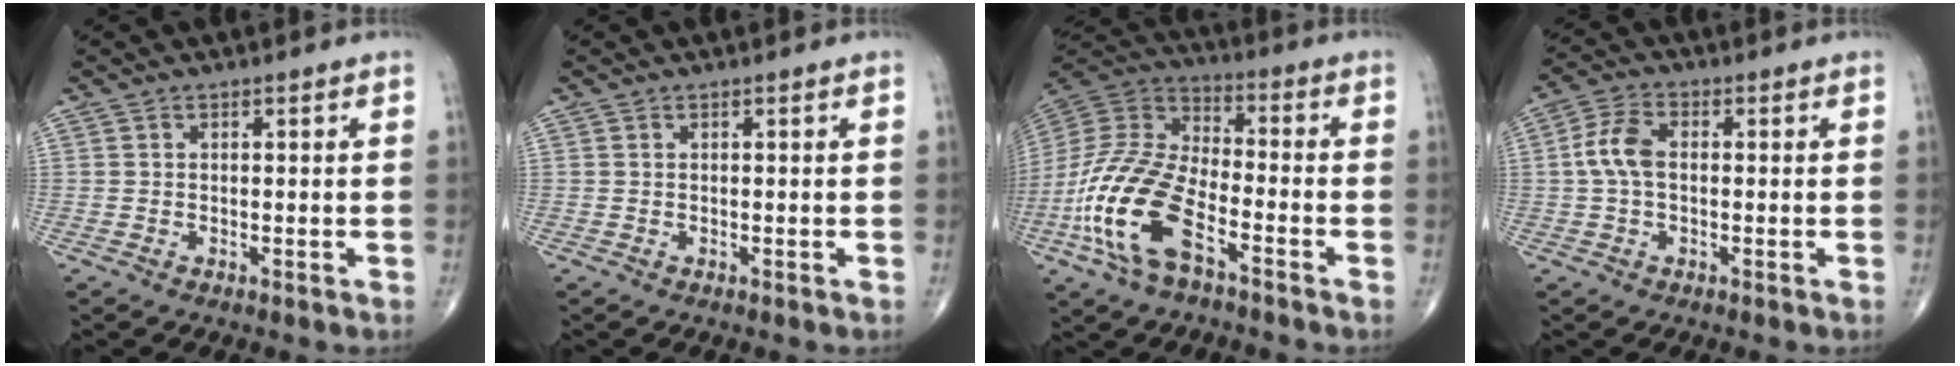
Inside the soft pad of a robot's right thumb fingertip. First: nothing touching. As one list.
[{"total": 0.0}, {"total": 18.6, "force": [-7.9, 8.4, 14.5], "torque": [-0.311, 0.038, -0.157]}, {"total": 6.2, "force": [0.1, 3.6, 5.0], "torque": [-0.110, 0.018, -0.005]}]